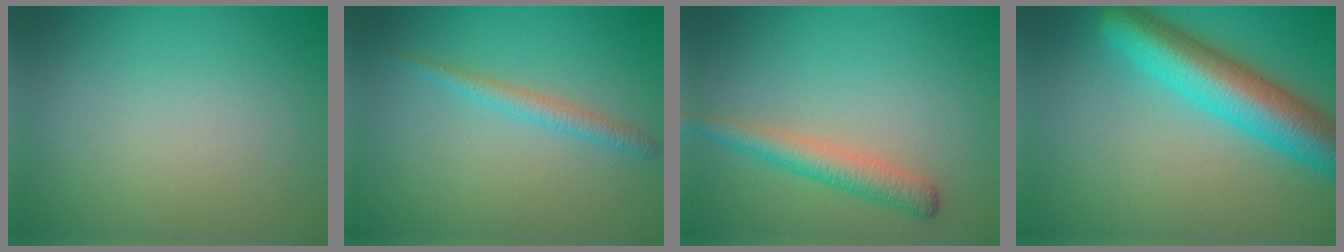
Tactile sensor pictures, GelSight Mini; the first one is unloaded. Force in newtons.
{"total": 1.8, "press": 1.8, "slide": 0.1}
{"total": 3.1, "press": 3.1, "slide": 0.1}
{"total": 7.7, "press": 7.7, "slide": 0.4}